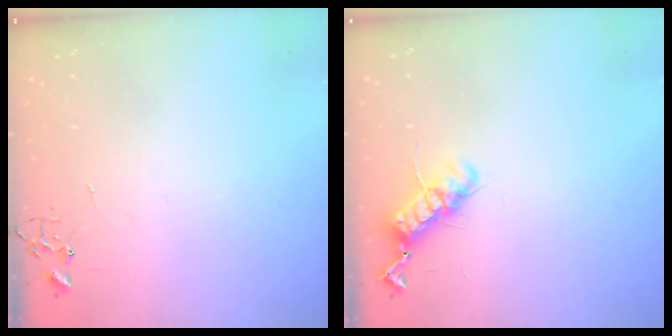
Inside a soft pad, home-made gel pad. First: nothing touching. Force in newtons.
{"total": 11.8, "press": 11.7, "slide": 1.4}